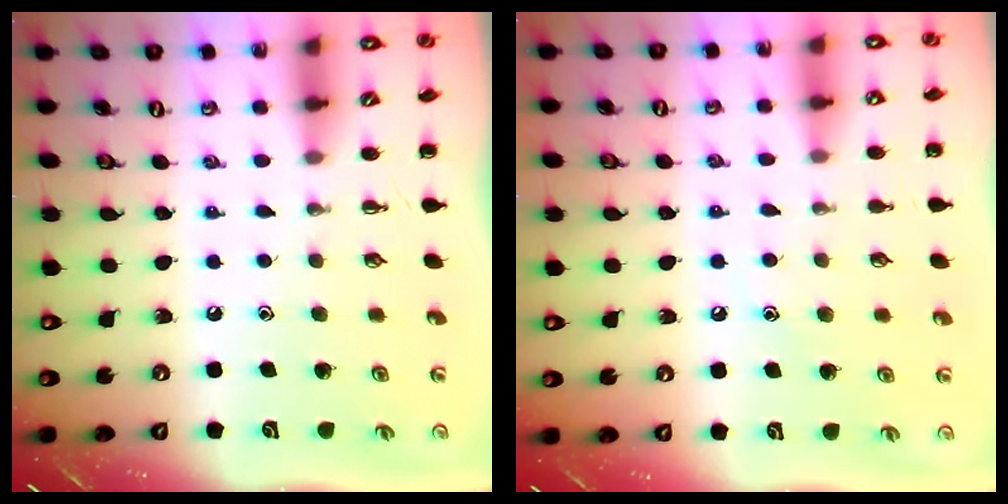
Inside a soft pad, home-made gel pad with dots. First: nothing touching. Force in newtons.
{"total": 7.7, "press": 7.5, "slide": 1.8}